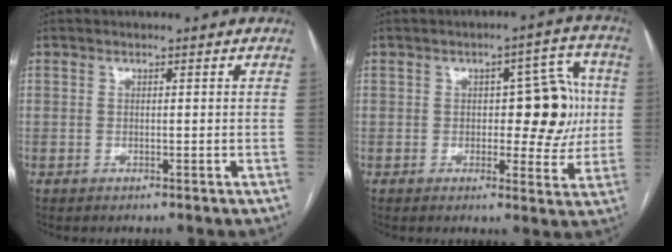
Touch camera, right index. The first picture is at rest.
{"total": 9.4, "force": [0.5, 4.2, 8.4], "torque": [-0.094, 0.025, 0.013]}